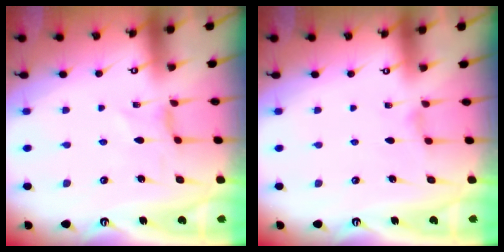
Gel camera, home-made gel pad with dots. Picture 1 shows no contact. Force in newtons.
{"total": 2.9, "press": 2.9, "slide": 0.4}